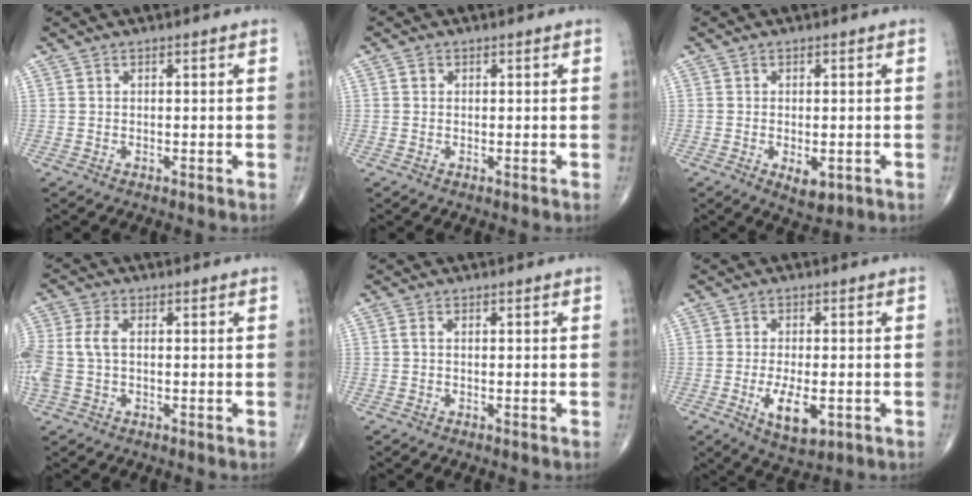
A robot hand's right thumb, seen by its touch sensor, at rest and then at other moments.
{"total": 0.9, "force": [0.1, 0.8, 0.3], "torque": [-0.002, 0.002, 0.001]}
{"total": 4.1, "force": [-1.2, 2.1, 3.3], "torque": [-0.047, -0.008, -0.011]}
{"total": 7.3, "force": [0.0, 4.5, 5.8], "torque": [-0.164, 0.014, -0.001]}
{"total": 0.7, "force": [-0.1, 0.3, 0.6], "torque": [-0.014, 0.000, -0.004]}
{"total": 7.8, "force": [-2.2, 3.5, 6.5], "torque": [-0.112, -0.009, -0.030]}